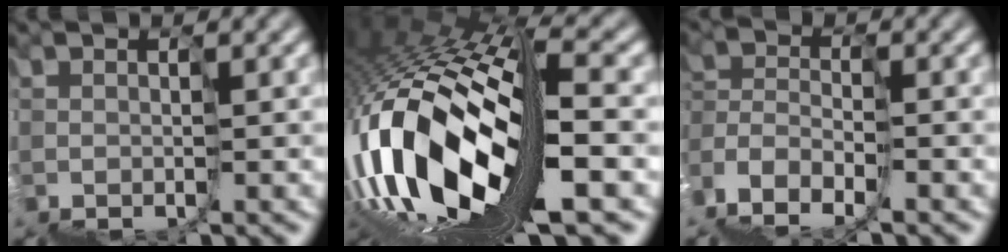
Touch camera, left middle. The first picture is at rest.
{"total": 15.2, "force": [0.4, 4.6, 14.5], "torque": [-0.282, 0.020, 0.021]}
{"total": 1.7, "force": [-0.3, 1.1, 1.3], "torque": [-0.012, 0.025, -0.014]}